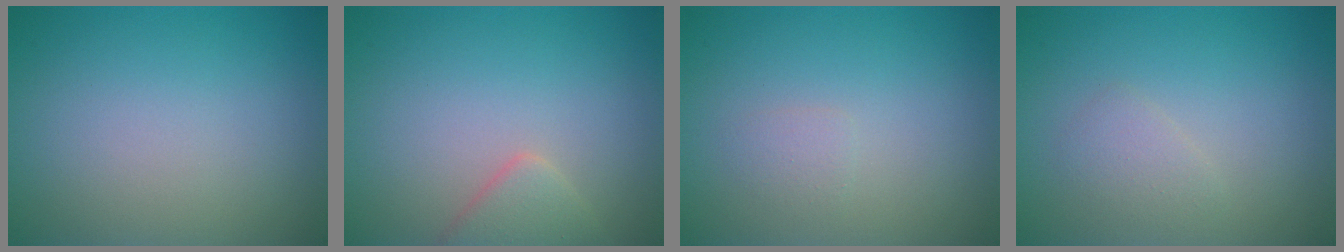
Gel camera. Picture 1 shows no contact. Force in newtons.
{"total": 2.0, "press": 2.0, "slide": 0.1}
{"total": 0.9, "press": 0.9, "slide": 0.0}
{"total": 1.3, "press": 1.3, "slide": 0.0}